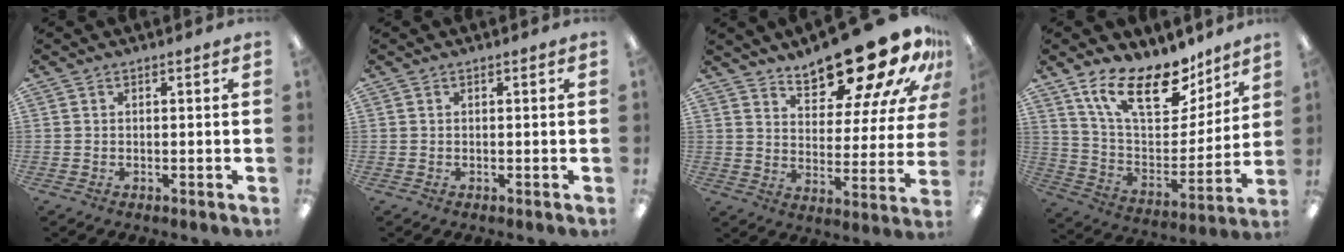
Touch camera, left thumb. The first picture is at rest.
{"total": 0.0}
{"total": 20.4, "force": [16.3, 6.4, 10.5], "torque": [-0.153, -0.110, 0.272]}
{"total": 20.9, "force": [14.3, 9.2, 12.0], "torque": [-0.213, -0.079, 0.254]}